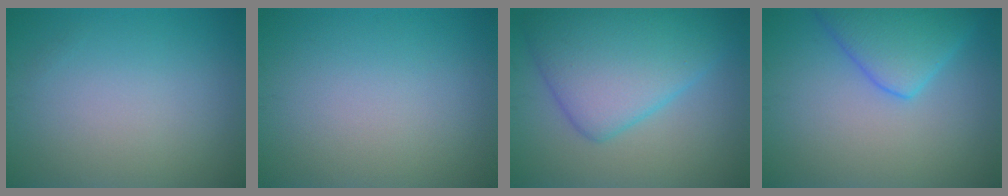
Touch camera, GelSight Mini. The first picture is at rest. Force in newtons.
{"total": 0.0}
{"total": 8.5, "press": 8.5, "slide": 0.2}
{"total": 5.2, "press": 5.2, "slide": 0.4}